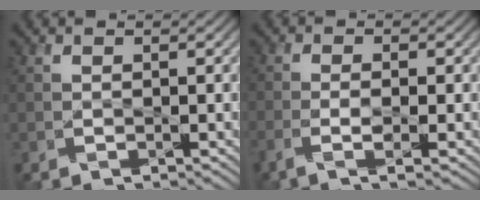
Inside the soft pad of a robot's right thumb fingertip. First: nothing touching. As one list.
[{"total": 3.6, "force": [-1.5, 0.9, 3.1], "torque": [-0.062, 0.002, -0.035]}]